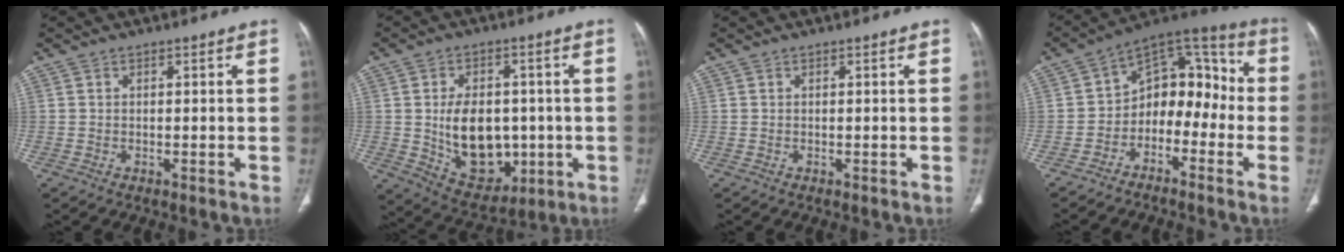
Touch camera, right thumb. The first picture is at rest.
{"total": 15.0, "force": [-1.0, 10.2, 11.0], "torque": [-0.141, -0.001, 0.011]}
{"total": 0.0}
{"total": 13.0, "force": [-3.6, 9.1, 8.6], "torque": [-0.079, 0.082, -0.072]}